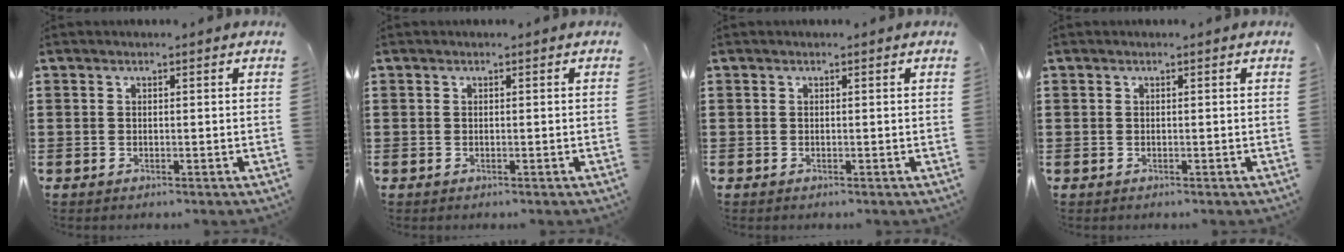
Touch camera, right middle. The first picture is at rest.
{"total": 0.0}
{"total": 0.0}
{"total": 0.0}